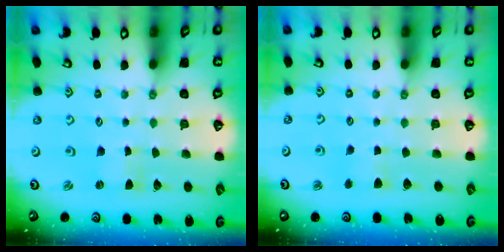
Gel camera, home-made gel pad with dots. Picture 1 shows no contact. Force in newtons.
{"total": 2.8, "press": 2.7, "slide": 0.5}